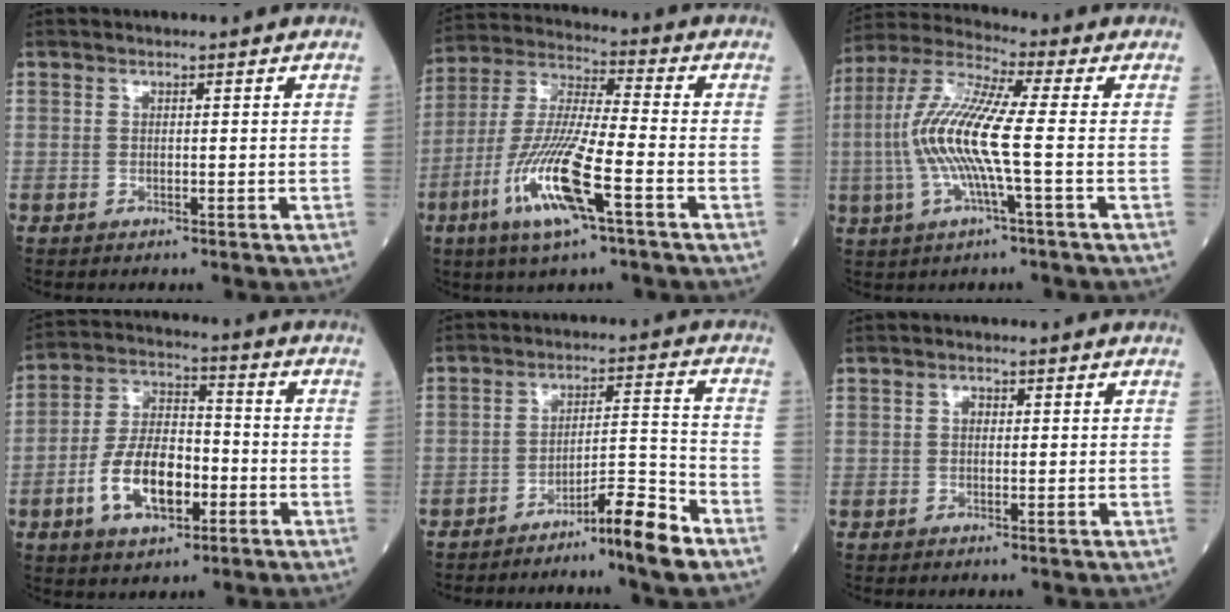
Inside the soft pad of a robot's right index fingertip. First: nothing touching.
{"total": 14.6, "force": [-6.1, 1.4, 13.2], "torque": [-0.278, -0.017, -0.116]}
{"total": 12.4, "force": [-1.4, 0.6, 12.3], "torque": [-0.265, 0.008, -0.039]}
{"total": 11.6, "force": [-4.0, 5.6, 9.4], "torque": [-0.189, 0.012, -0.071]}
{"total": 7.4, "force": [-5.6, -0.4, 4.8], "torque": [-0.067, 0.007, -0.098]}
{"total": 1.3, "force": [0.2, 0.9, 0.8], "torque": [-0.014, 0.004, 0.001]}